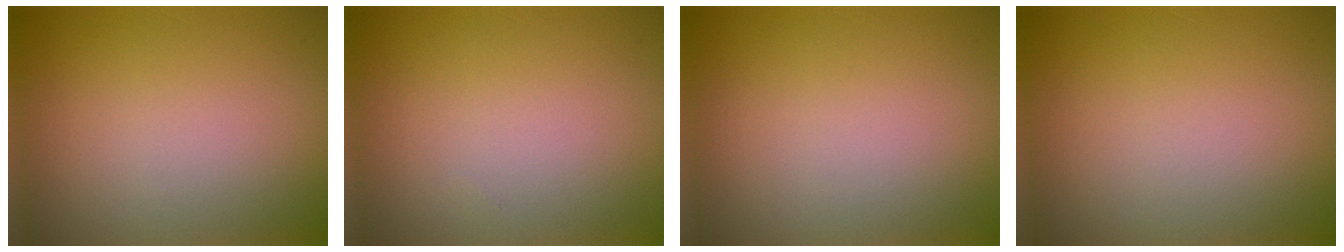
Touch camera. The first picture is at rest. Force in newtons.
{"total": 0.0}
{"total": 0.0}
{"total": 0.0}